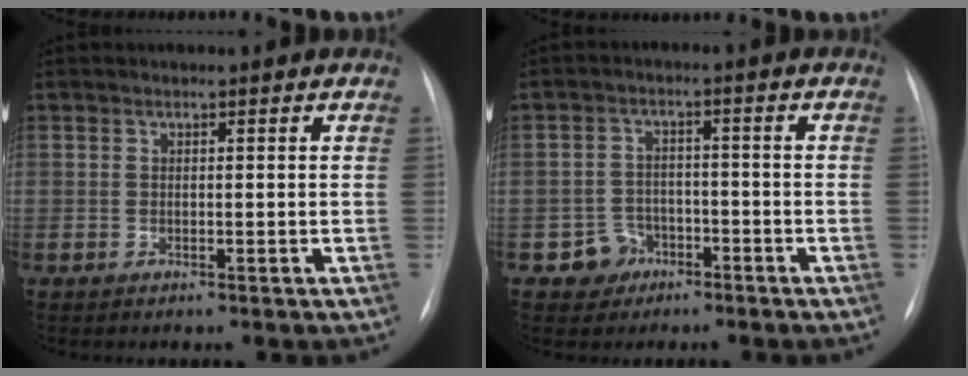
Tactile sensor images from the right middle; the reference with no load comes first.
{"total": 4.0, "force": [-2.2, 3.3, 0.2], "torque": [0.001, 0.013, -0.034]}